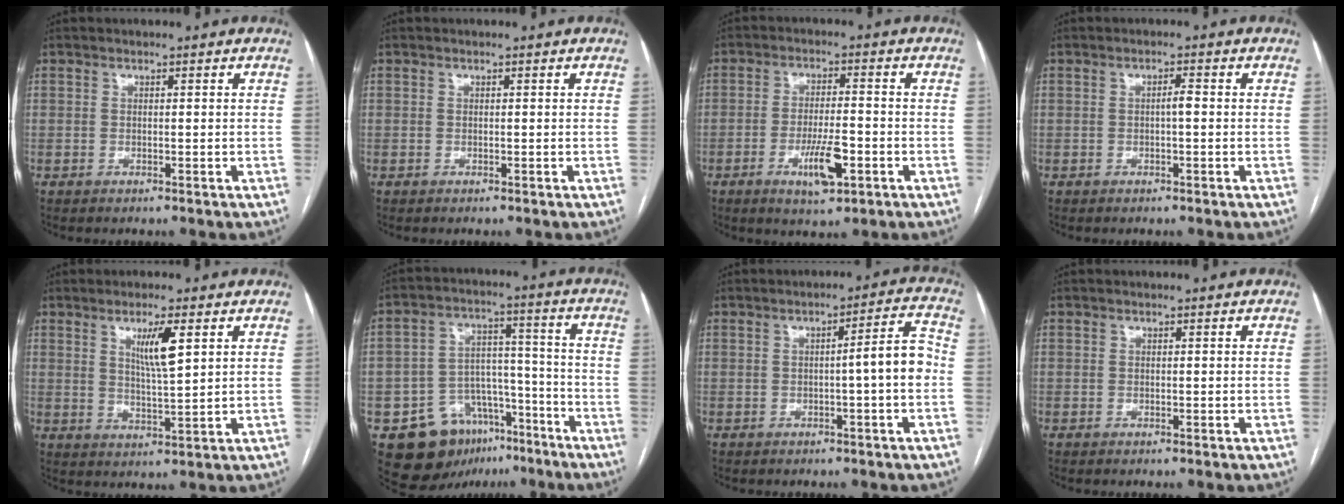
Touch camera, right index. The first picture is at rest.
{"total": 0.0}
{"total": 7.0, "force": [-2.8, 1.7, 6.2], "torque": [-0.113, -0.007, -0.044]}
{"total": 1.5, "force": [-0.1, 0.2, 1.4], "torque": [-0.023, 0.003, -0.002]}
{"total": 5.9, "force": [2.5, 0.3, 5.4], "torque": [-0.096, -0.008, 0.045]}
{"total": 14.6, "force": [-8.7, 10.0, 6.2], "torque": [-0.084, 0.056, -0.122]}
{"total": 5.7, "force": [-1.0, -0.2, 5.6], "torque": [-0.075, 0.015, -0.014]}
{"total": 0.0}